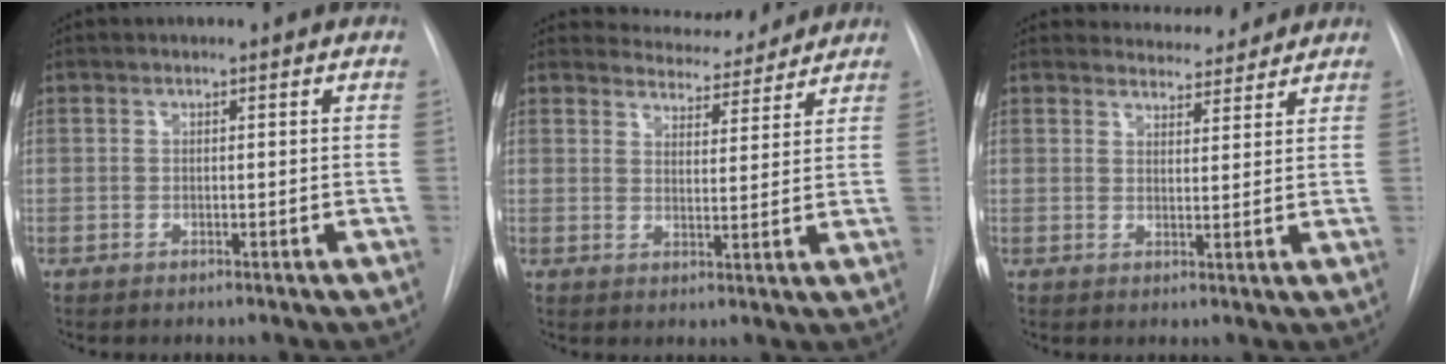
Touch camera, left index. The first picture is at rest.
{"total": 7.9, "force": [7.7, 1.8, 0.5], "torque": [-0.005, 0.001, 0.100]}
{"total": 5.9, "force": [5.7, 1.5, 0.2], "torque": [0.001, 0.003, 0.072]}